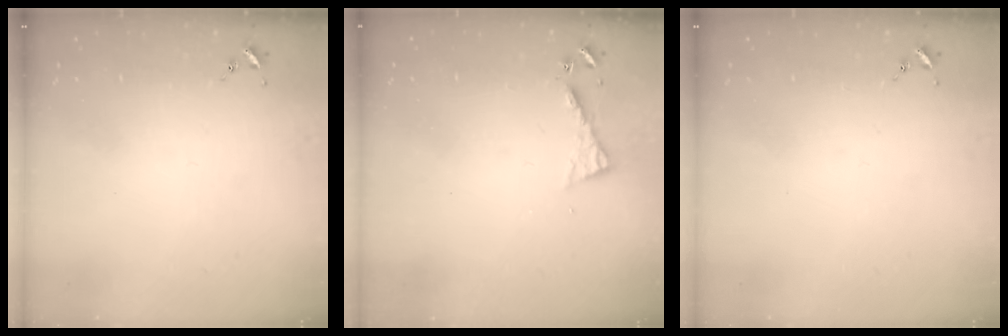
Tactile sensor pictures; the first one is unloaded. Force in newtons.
{"total": 5.8, "press": 5.8, "slide": 0.5}
{"total": 0.0}